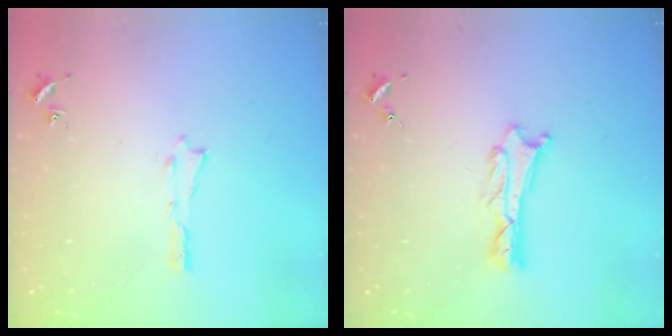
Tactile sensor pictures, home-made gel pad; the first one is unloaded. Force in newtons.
{"total": 1.2, "press": 1.2, "slide": 0.2}